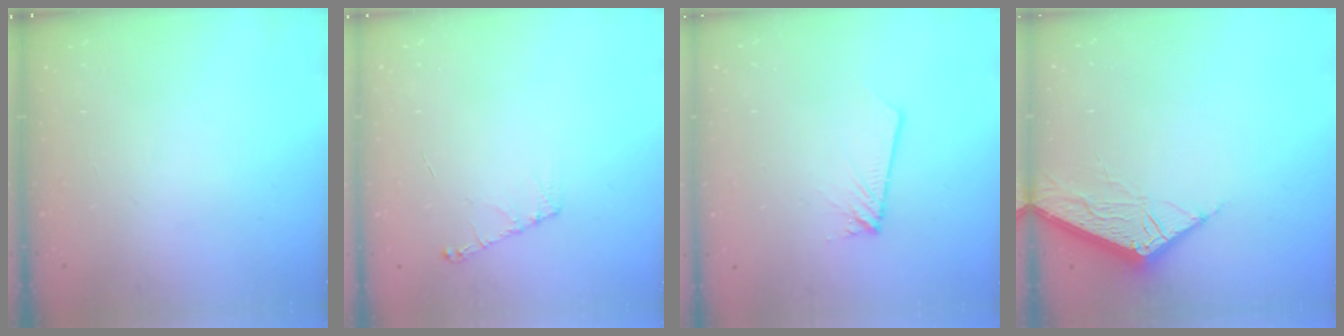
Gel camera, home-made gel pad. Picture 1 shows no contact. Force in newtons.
{"total": 5.4, "press": 5.3, "slide": 0.7}
{"total": 1.8, "press": 1.8, "slide": 0.2}
{"total": 6.8, "press": 6.8, "slide": 0.7}